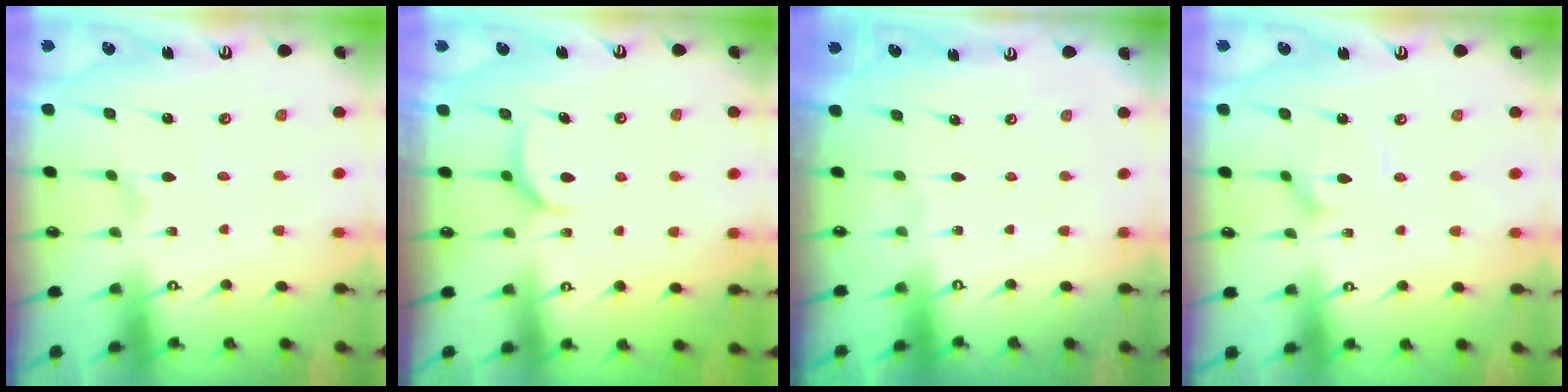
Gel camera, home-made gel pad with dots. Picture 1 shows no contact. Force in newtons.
{"total": 4.6, "press": 4.6, "slide": 0.5}
{"total": 0.0}
{"total": 2.0, "press": 2.0, "slide": 0.3}